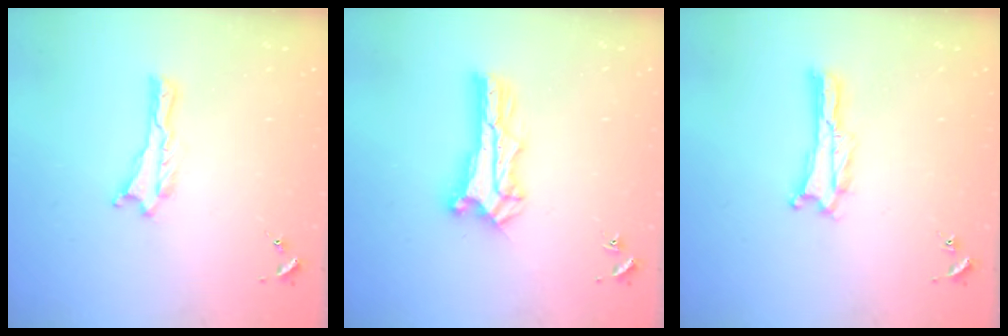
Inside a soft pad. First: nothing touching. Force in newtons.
{"total": 2.7, "press": 2.7, "slide": 0.3}
{"total": 0.0}